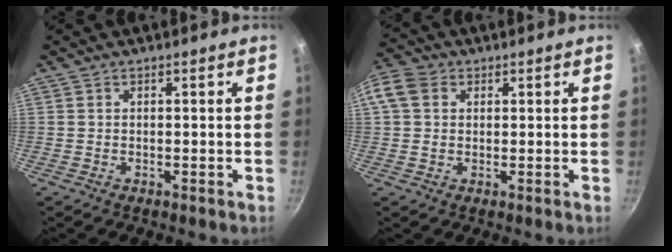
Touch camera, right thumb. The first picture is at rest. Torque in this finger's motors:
{"motor_torque": [-0.76, 2.38, 0.46, -0.29, 0.15]}